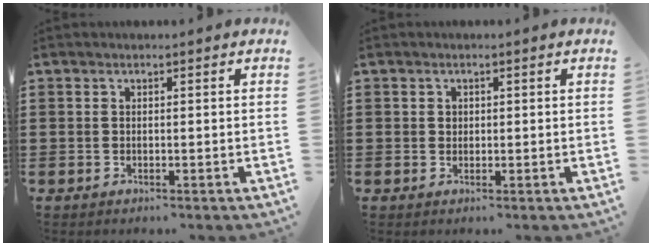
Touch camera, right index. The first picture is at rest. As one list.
[{"total": 0.9, "force": [0.4, 0.8, 0.3], "torque": [-0.007, 0.004, 0.009]}]